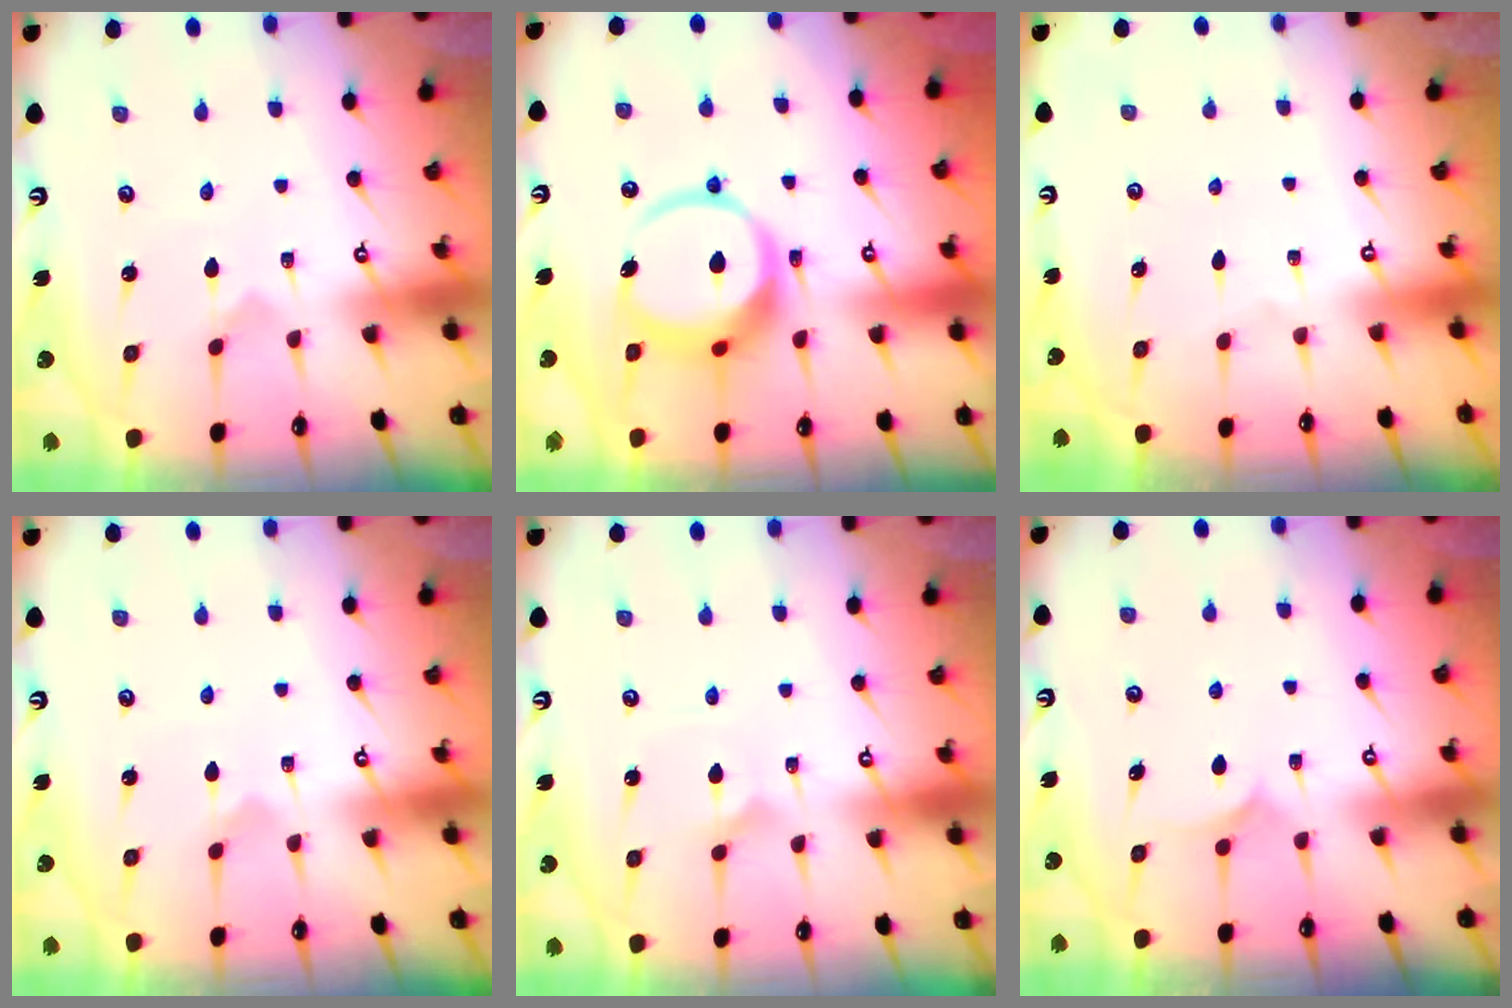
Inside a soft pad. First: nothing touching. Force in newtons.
{"total": 13.6, "press": 13.5, "slide": 1.6}
{"total": 0.0}
{"total": 0.5, "press": 0.5, "slide": 0.0}
{"total": 2.6, "press": 2.5, "slide": 0.3}
{"total": 5.7, "press": 5.7, "slide": 0.4}